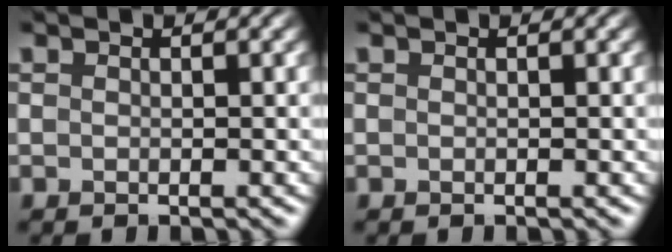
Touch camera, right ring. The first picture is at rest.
{"total": 0.0}